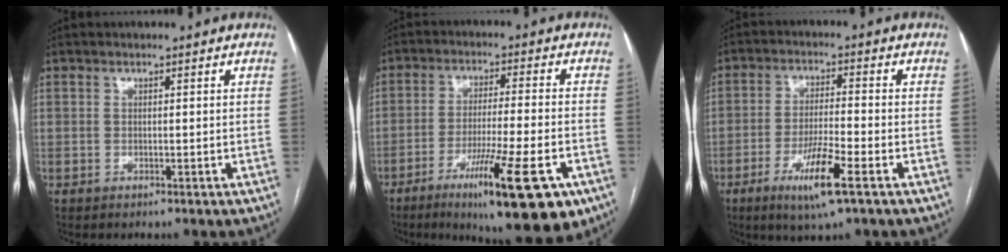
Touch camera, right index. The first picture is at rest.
{"total": 16.5, "force": [-8.6, 1.4, 14.0], "torque": [-0.186, -0.033, -0.131]}
{"total": 8.2, "force": [-4.2, 0.3, 7.1], "torque": [-0.137, -0.015, -0.074]}